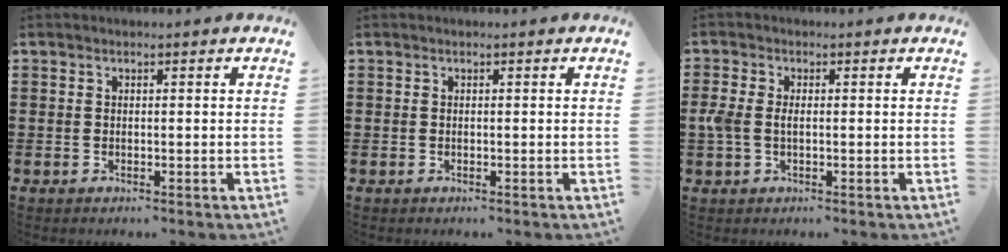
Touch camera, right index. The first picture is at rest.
{"total": 0.0}
{"total": 2.6, "force": [-0.2, 1.5, 2.2], "torque": [-0.058, -0.001, -0.009]}